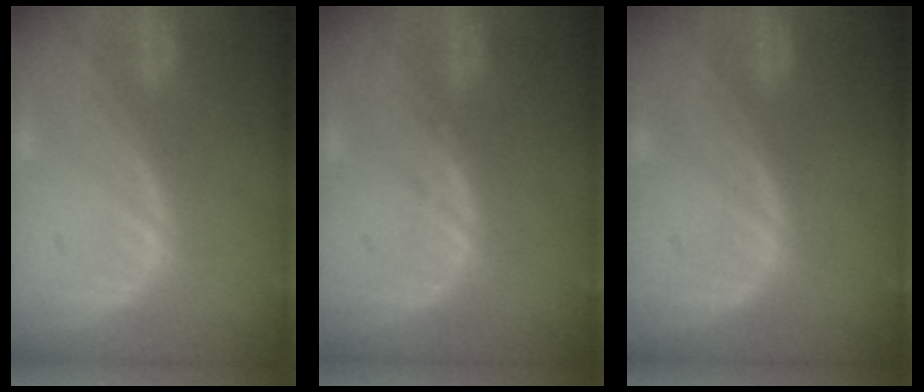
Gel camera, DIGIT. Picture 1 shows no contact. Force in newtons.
{"total": 0.6, "press": 0.6, "slide": 0.3}
{"total": 0.0}